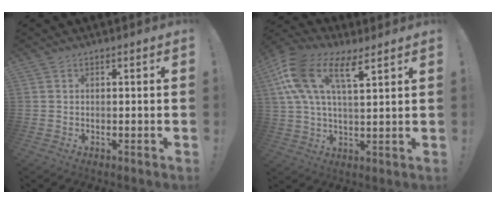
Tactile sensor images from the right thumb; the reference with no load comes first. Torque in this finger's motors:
{"motor_torque": [-0.65, 1.38, 0.85, 1.02, 0.58]}